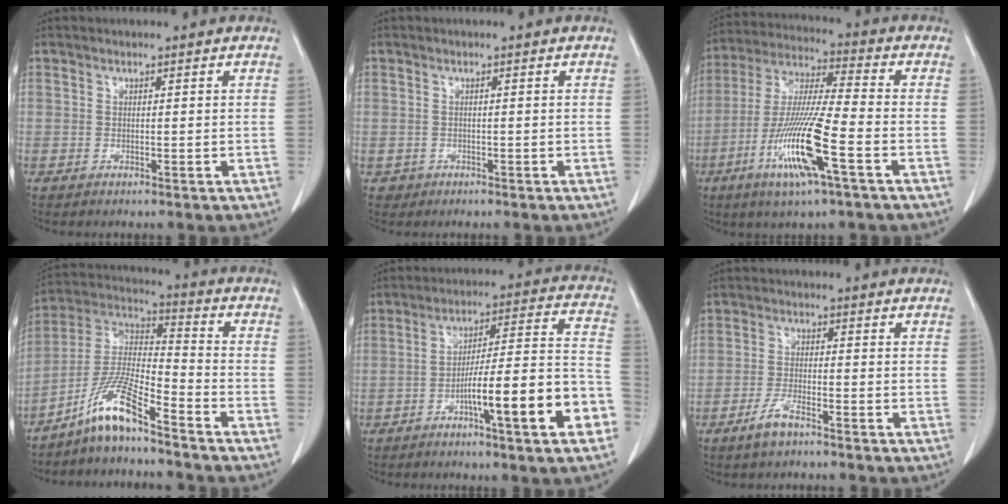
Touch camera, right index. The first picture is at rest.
{"total": 1.3, "force": [-0.5, 1.2, -0.1], "torque": [-0.004, 0.004, -0.008]}
{"total": 15.2, "force": [-6.0, 0.5, 14.0], "torque": [-0.287, -0.019, -0.114]}
{"total": 10.6, "force": [-7.7, 1.0, 7.2], "torque": [-0.162, 0.000, -0.152]}
{"total": 16.0, "force": [-6.6, 1.0, 14.6], "torque": [-0.204, 0.019, -0.098]}
{"total": 3.9, "force": [-2.8, 0.9, 2.6], "torque": [-0.060, -0.003, -0.053]}